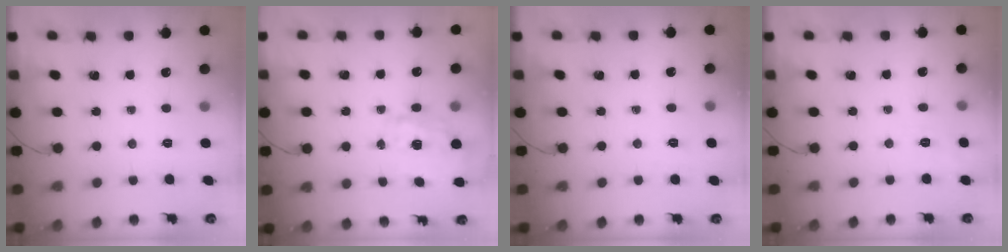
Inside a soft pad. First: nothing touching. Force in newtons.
{"total": 1.4, "press": 1.2, "slide": 0.7}
{"total": 2.0, "press": 1.0, "slide": 1.7}
{"total": 3.3, "press": 2.7, "slide": 1.9}